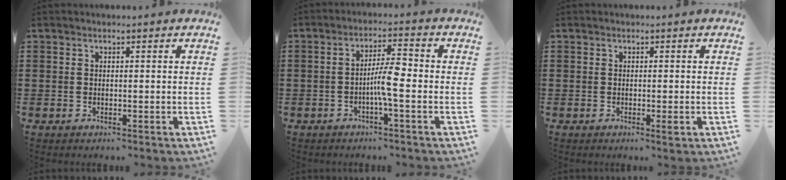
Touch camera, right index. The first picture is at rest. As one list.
[{"total": 5.1, "force": [-1.2, 0.7, 5.0], "torque": [-0.096, 0.003, -0.028]}, {"total": 1.6, "force": [-0.3, 0.1, 1.5], "torque": [-0.034, -0.009, -0.007]}]